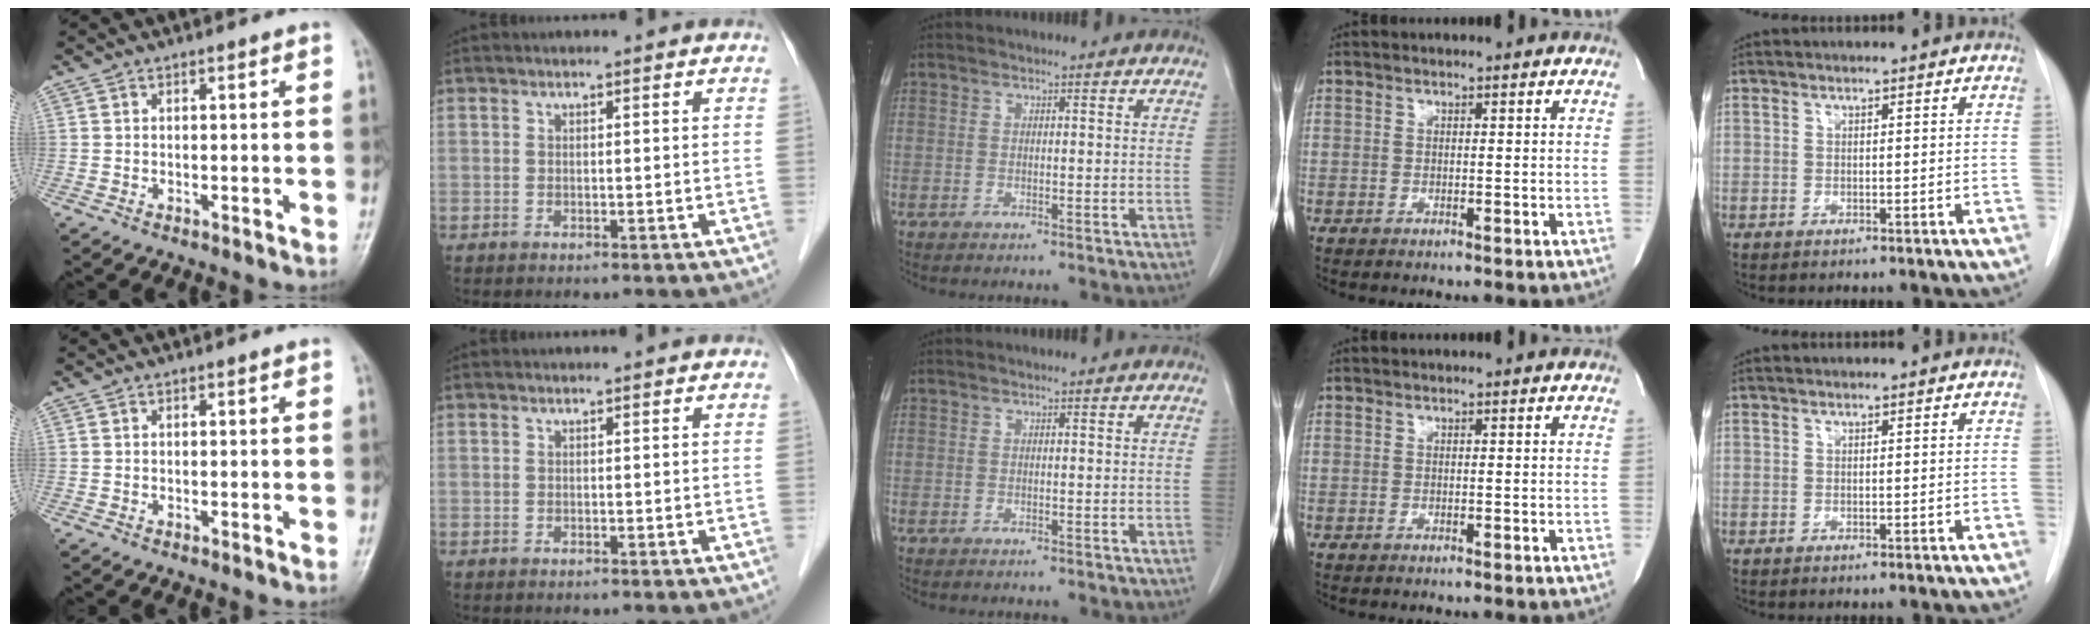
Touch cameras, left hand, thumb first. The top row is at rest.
{}